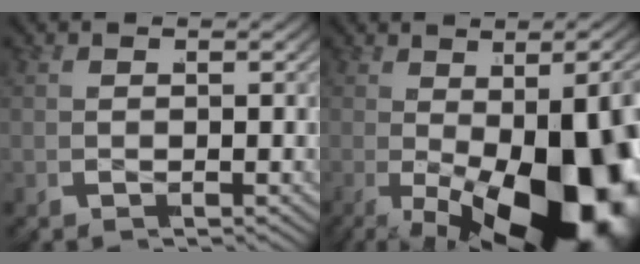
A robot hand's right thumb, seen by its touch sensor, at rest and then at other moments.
{"total": 20.0, "force": [-6.4, 10.3, 15.9], "torque": [-0.254, -0.054, -0.067]}